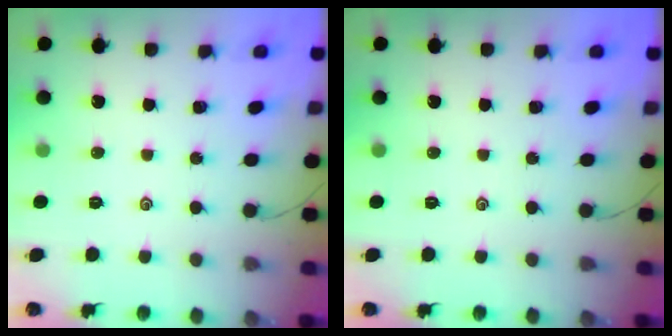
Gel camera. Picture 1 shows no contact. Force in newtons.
{"total": 0.0}